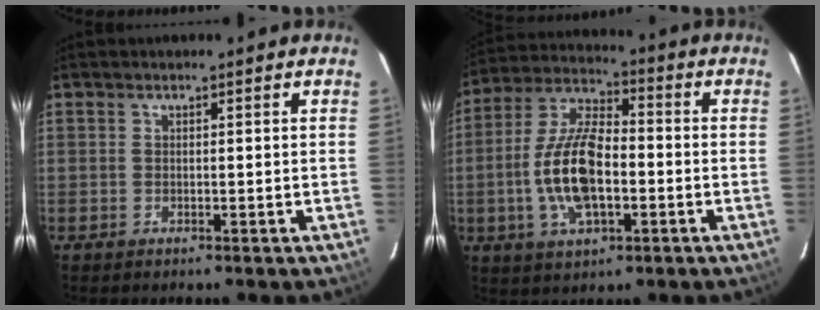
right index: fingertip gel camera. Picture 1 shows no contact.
{"total": 14.0, "force": [-3.0, 6.1, 12.2], "torque": [-0.256, 0.005, -0.055]}